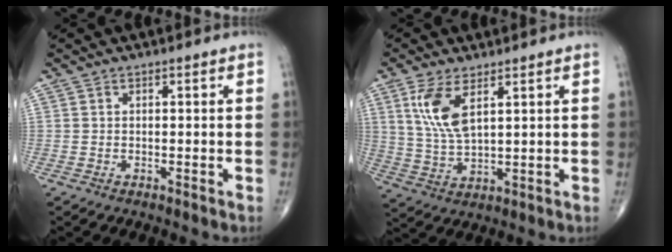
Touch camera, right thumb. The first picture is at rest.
{"total": 8.6, "force": [3.7, 3.4, 7.0], "torque": [-0.148, -0.014, 0.084]}